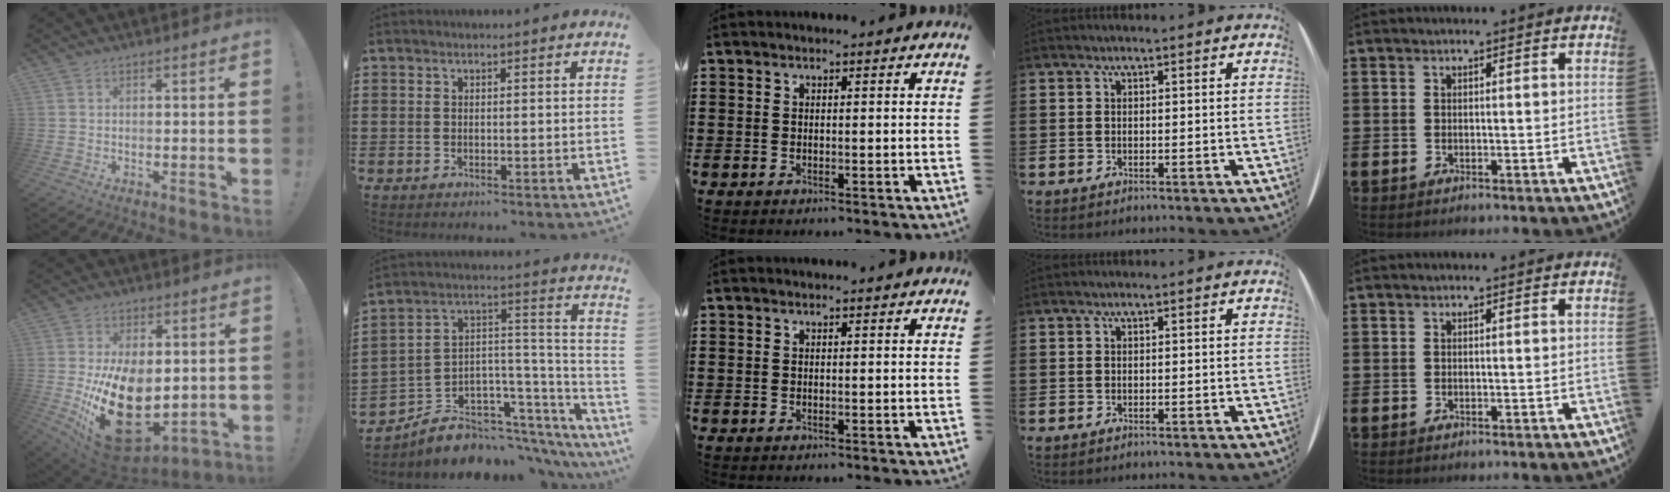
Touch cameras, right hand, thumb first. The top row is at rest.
{"thumb": {"total": 23.9, "force": [-3.1, 15.2, 18.1], "torque": [-0.315, -0.001, -0.024]}, "index": {"total": 6.6, "force": [-4.8, 4.3, 1.1], "torque": [-0.028, -0.009, -0.083]}}